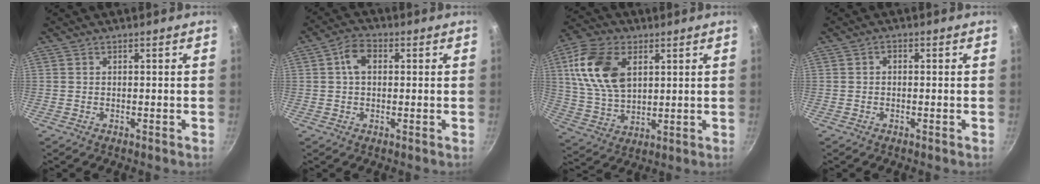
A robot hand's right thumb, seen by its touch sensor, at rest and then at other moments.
{"total": 5.2, "force": [1.0, 3.6, 3.7], "torque": [-0.053, 0.012, 0.009]}
{"total": 15.8, "force": [4.7, 10.1, 11.2], "torque": [-0.197, -0.007, 0.092]}
{"total": 1.3, "force": [0.0, 1.0, 0.8], "torque": [-0.013, 0.007, -0.002]}